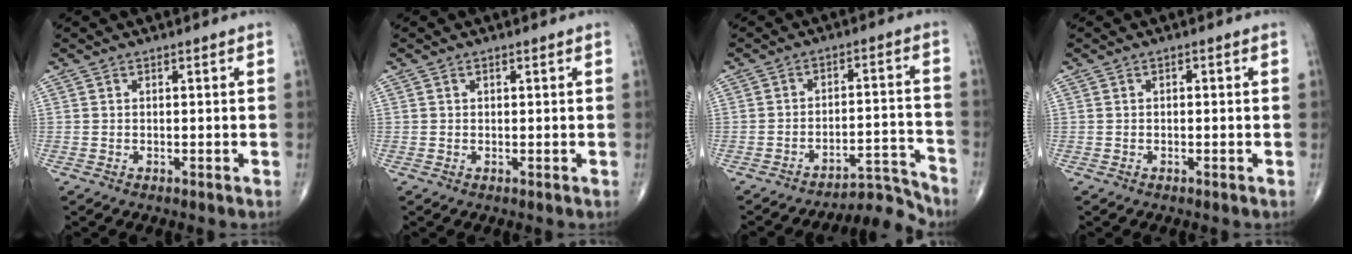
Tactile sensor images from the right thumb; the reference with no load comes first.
{"total": 0.5, "force": [0.2, 0.4, 0.3], "torque": [-0.001, -0.001, 0.004]}
{"total": 7.4, "force": [-7.4, 0.3, 0.1], "torque": [0.012, 0.102, -0.117]}
{"total": 0.5, "force": [0.0, 0.3, 0.4], "torque": [-0.003, 0.002, -0.002]}